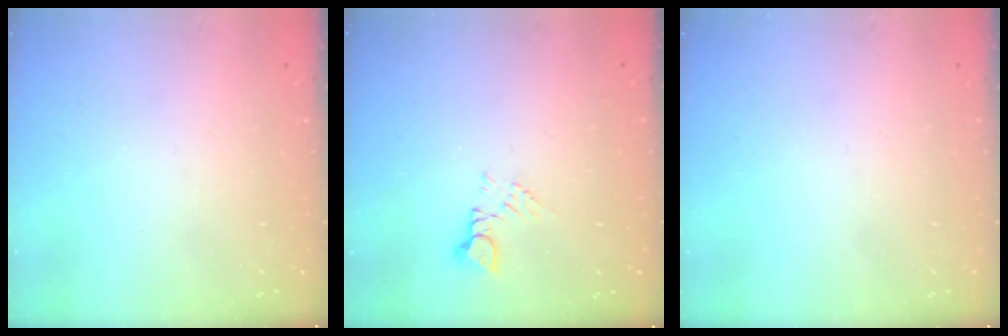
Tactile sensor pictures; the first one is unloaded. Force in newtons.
{"total": 3.3, "press": 3.3, "slide": 0.4}
{"total": 0.0}